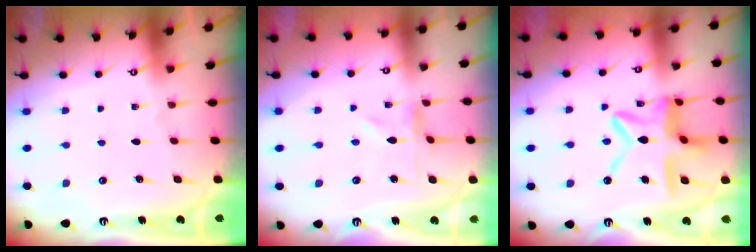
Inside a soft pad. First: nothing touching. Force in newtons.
{"total": 0.0}
{"total": 14.2, "press": 14.1, "slide": 1.2}